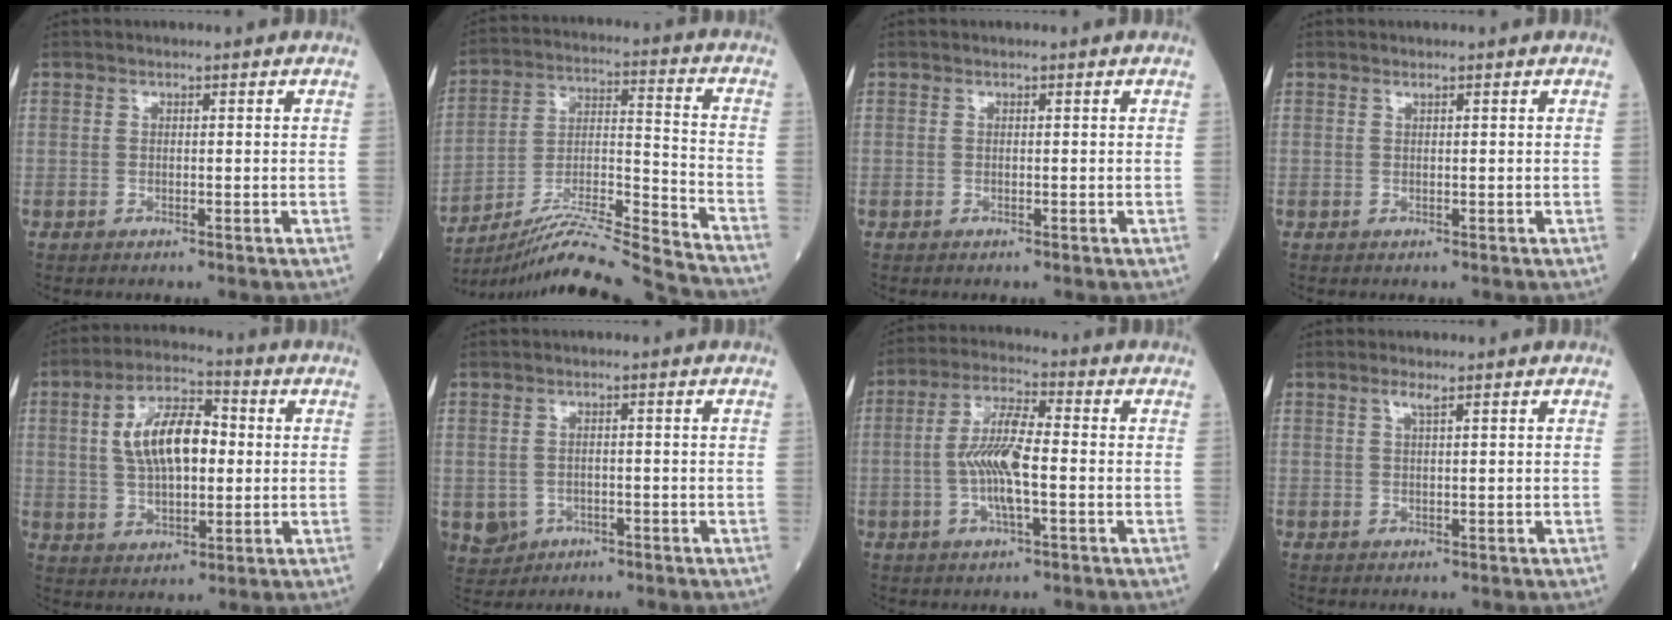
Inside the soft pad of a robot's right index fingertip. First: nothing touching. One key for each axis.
{"total": 21.0, "fx": -19.6, "fy": -2.0, "fz": 7.1, "tx": -0.131, "ty": -0.014, "tz": -0.320}
{"total": 0.0}
{"total": 0.0}
{"total": 11.5, "fx": 1.7, "fy": 5.2, "fz": 10.2, "tx": -0.193, "ty": 0.021, "tz": 0.032}
{"total": 6.2, "fx": -2.2, "fy": 5.6, "fz": 1.6, "tx": -0.041, "ty": 0.001, "tz": -0.023}
{"total": 8.5, "fx": -1.0, "fy": 1.7, "fz": 8.3, "tx": -0.163, "ty": 0.006, "tz": -0.022}
{"total": 1.3, "fx": 0.8, "fy": -0.1, "fz": 1.0, "tx": -0.025, "ty": 0.003, "tz": 0.017}